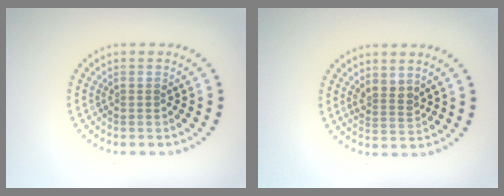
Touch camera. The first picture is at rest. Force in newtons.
{"total": 2.0, "press": 1.6, "slide": 1.1}